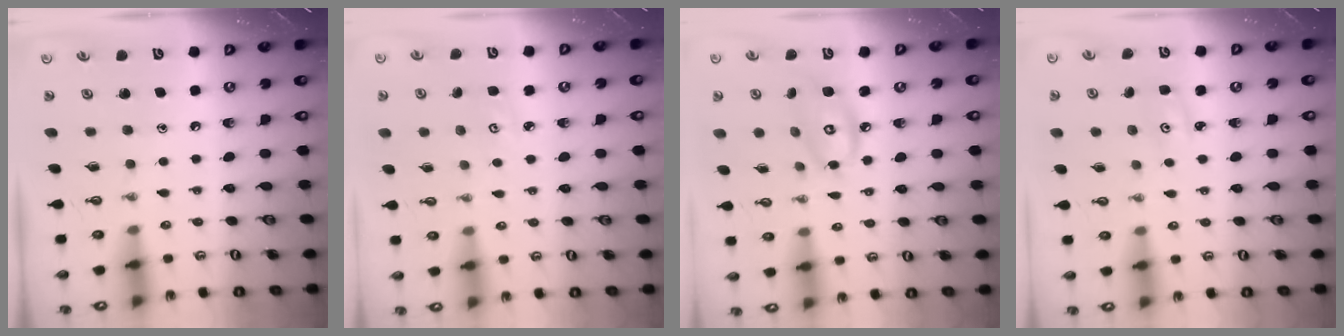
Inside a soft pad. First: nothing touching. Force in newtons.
{"total": 2.8, "press": 2.8, "slide": 0.4}
{"total": 9.3, "press": 9.3, "slide": 0.6}
{"total": 2.9, "press": 2.9, "slide": 0.3}